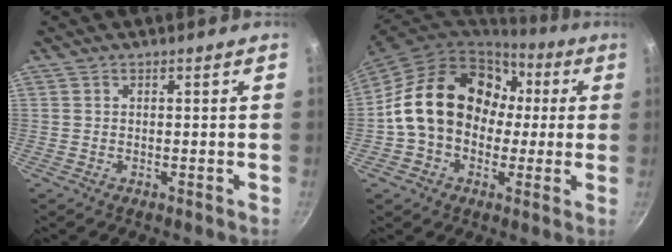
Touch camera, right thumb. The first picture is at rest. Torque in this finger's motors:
{"motor_torque": [0.54, 3.97, 1.98, -0.17, 0.27]}